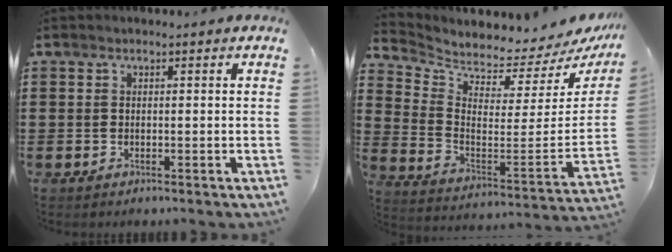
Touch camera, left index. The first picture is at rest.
{"total": 2.7, "force": [2.6, 0.4, 0.4], "torque": [-0.033, -0.053, 0.039]}